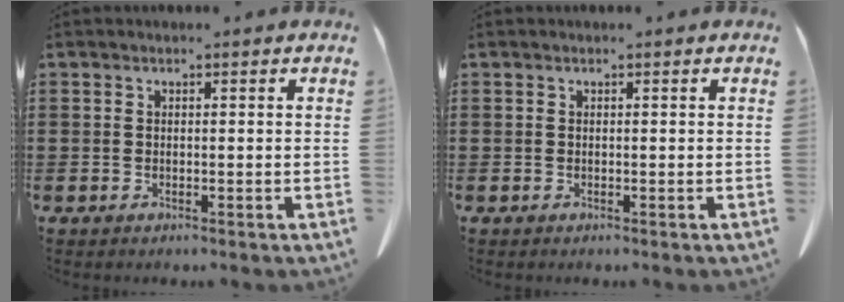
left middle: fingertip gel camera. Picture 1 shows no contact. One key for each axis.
{"total": 0.0}